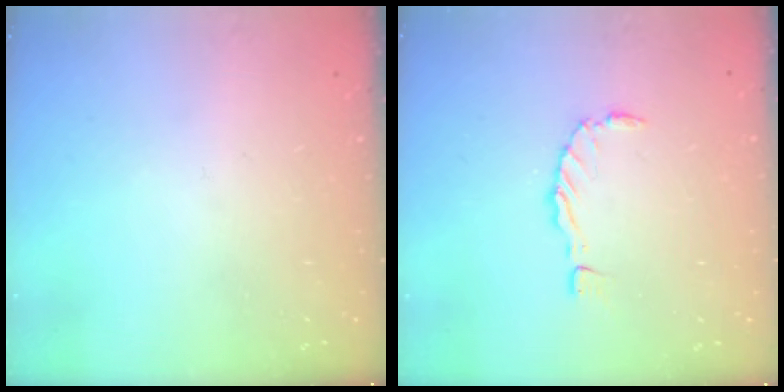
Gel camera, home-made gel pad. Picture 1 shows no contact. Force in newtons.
{"total": 0.0}